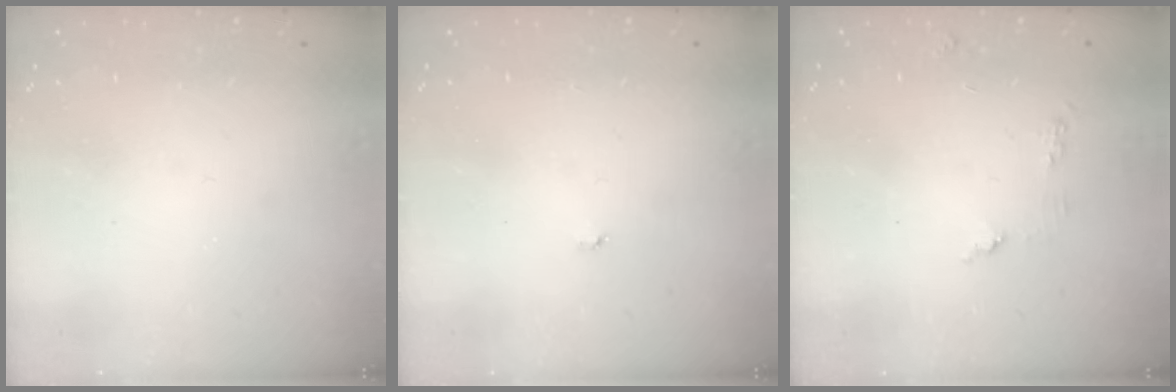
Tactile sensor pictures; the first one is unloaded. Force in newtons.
{"total": 2.9, "press": 2.9, "slide": 0.3}
{"total": 3.9, "press": 3.9, "slide": 0.3}